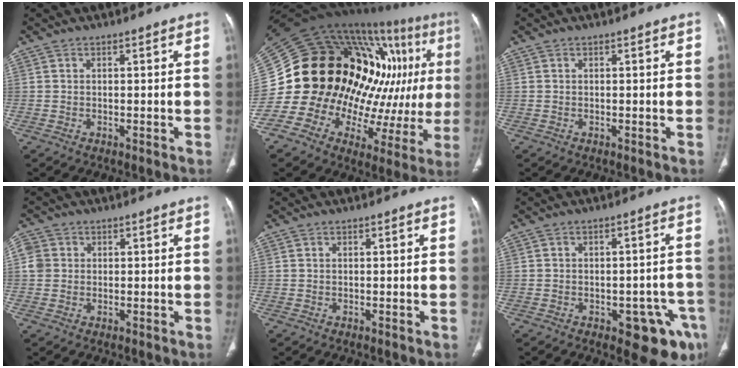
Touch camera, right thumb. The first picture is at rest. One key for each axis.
{"total": 33.8, "fx": 5.1, "fy": 18.1, "fz": 28.1, "tx": -0.408, "ty": 0.055, "tz": 0.091}
{"total": 0.0}
{"total": 3.4, "fx": 0.5, "fy": 3.1, "fz": 1.2, "tx": -0.017, "ty": 0.006, "tz": 0.008}
{"total": 0.0}
{"total": 10.2, "fx": -5.1, "fy": 4.6, "fz": 7.5, "tx": -0.055, "ty": 0.025, "tz": -0.058}